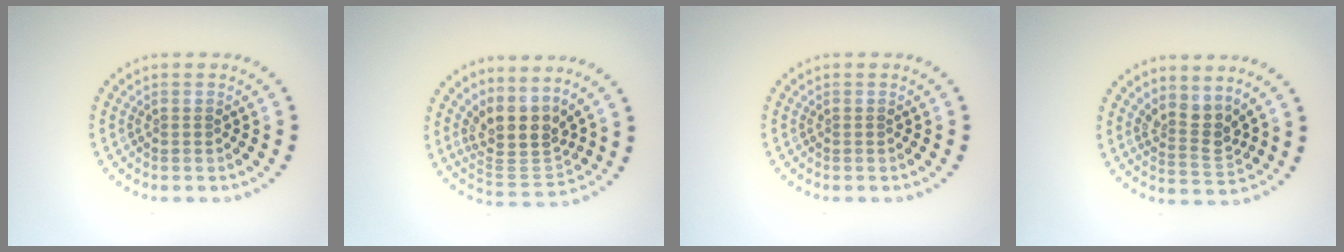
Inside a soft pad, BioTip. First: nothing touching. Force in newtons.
{"total": 4.3, "press": 3.4, "slide": 2.7}
{"total": 0.0}
{"total": 2.6, "press": 2.0, "slide": 1.7}